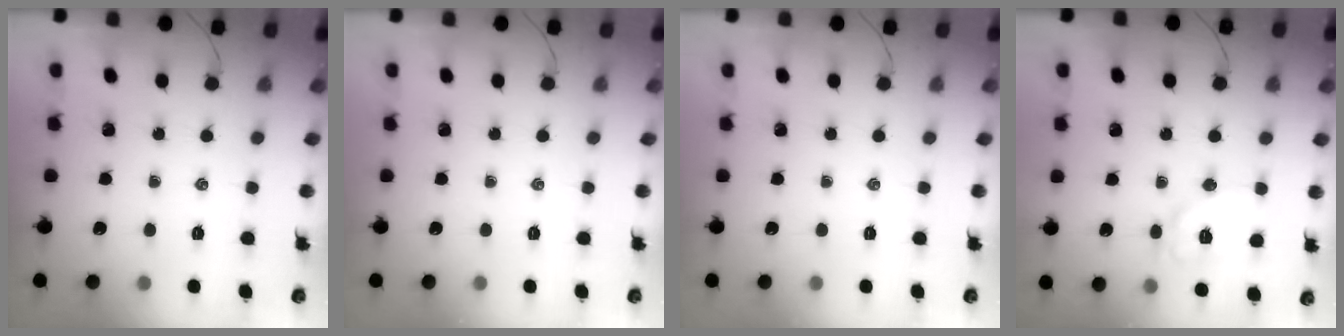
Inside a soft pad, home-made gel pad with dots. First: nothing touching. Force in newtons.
{"total": 0.0}
{"total": 0.0}
{"total": 10.1, "press": 10.1, "slide": 0.9}